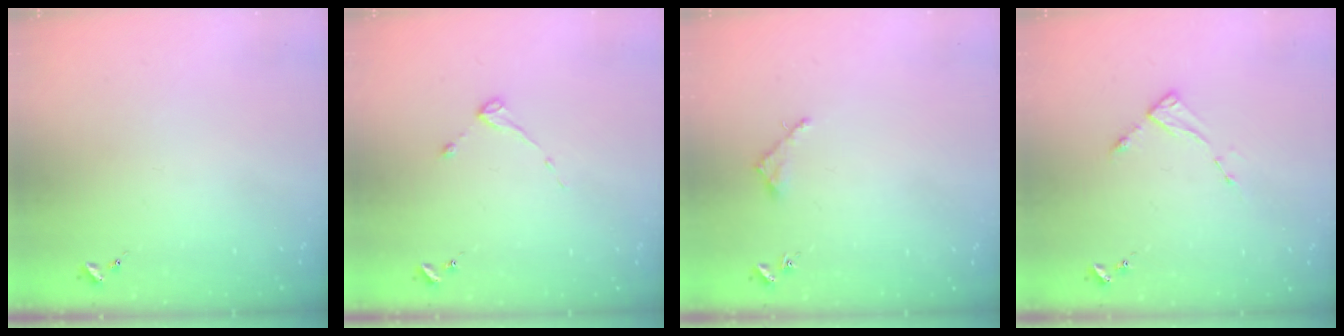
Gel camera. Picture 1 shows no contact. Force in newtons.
{"total": 2.6, "press": 2.6, "slide": 0.4}
{"total": 2.0, "press": 2.0, "slide": 0.1}
{"total": 3.7, "press": 3.7, "slide": 0.5}